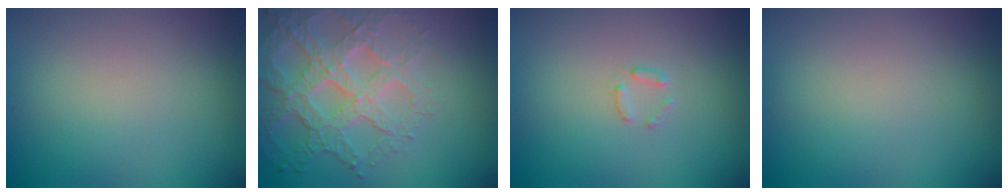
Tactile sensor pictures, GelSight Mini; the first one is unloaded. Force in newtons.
{"total": 6.5, "press": 4.9, "slide": 4.3}
{"total": 1.0, "press": 1.0, "slide": 0.2}
{"total": 0.0}